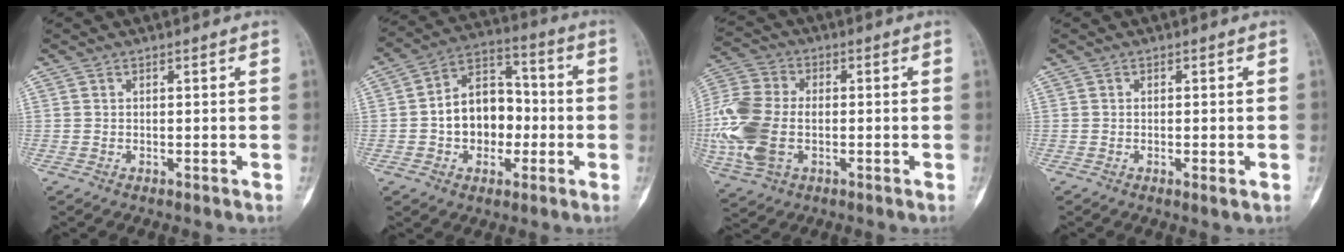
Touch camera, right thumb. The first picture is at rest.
{"total": 13.0, "force": [-1.6, 9.5, 8.8], "torque": [-0.097, 0.040, -0.033]}
{"total": 16.3, "force": [-2.4, 10.7, 12.1], "torque": [-0.286, 0.005, -0.045]}
{"total": 1.6, "force": [-0.5, 0.4, 1.5], "torque": [-0.028, -0.005, -0.009]}